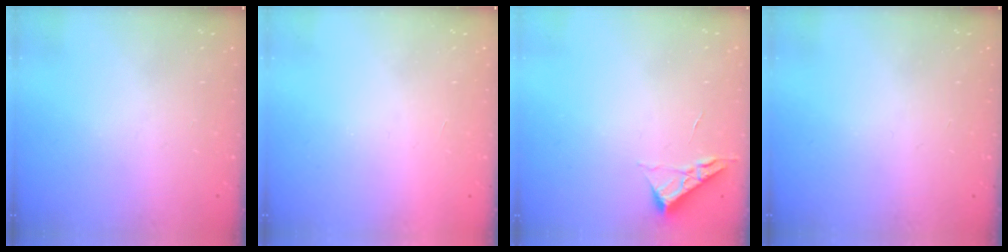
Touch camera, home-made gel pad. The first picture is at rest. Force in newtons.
{"total": 1.5, "press": 1.5, "slide": 0.1}
{"total": 3.5, "press": 3.4, "slide": 0.5}
{"total": 0.0}